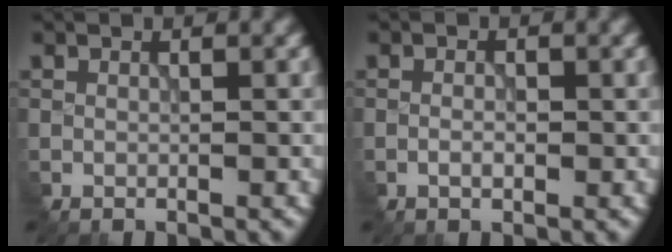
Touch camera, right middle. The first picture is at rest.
{"total": 0.9, "force": [-0.5, 0.4, 0.7], "torque": [-0.018, 0.003, -0.014]}